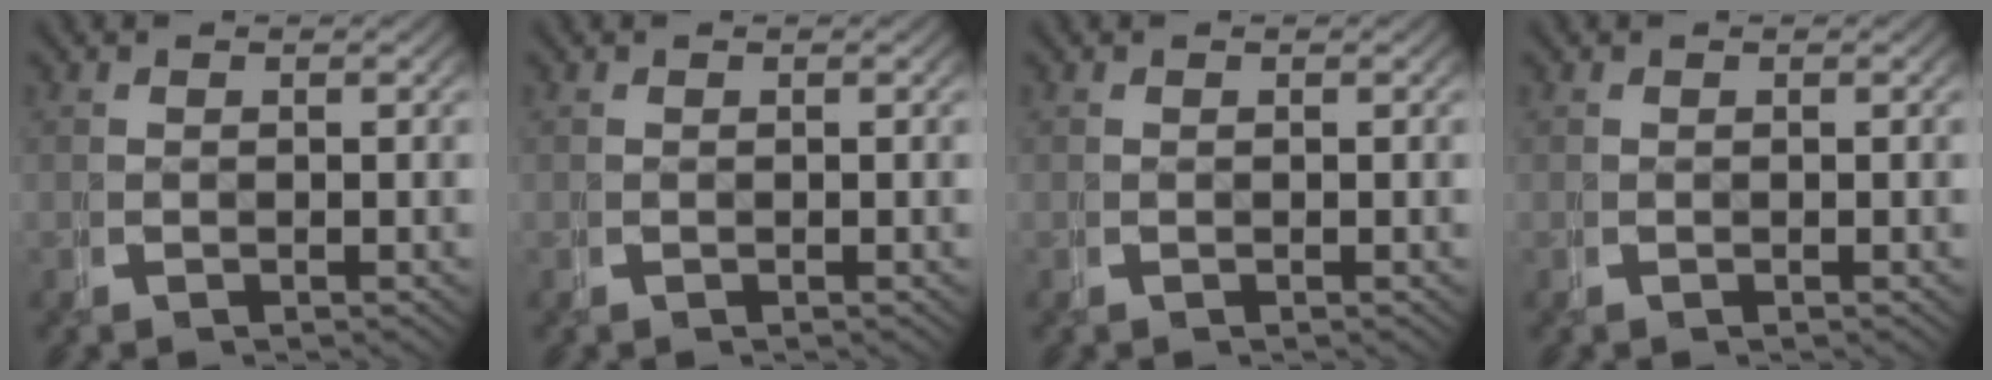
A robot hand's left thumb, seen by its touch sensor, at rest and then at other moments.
{"total": 0.0}
{"total": 0.0}
{"total": 0.0}